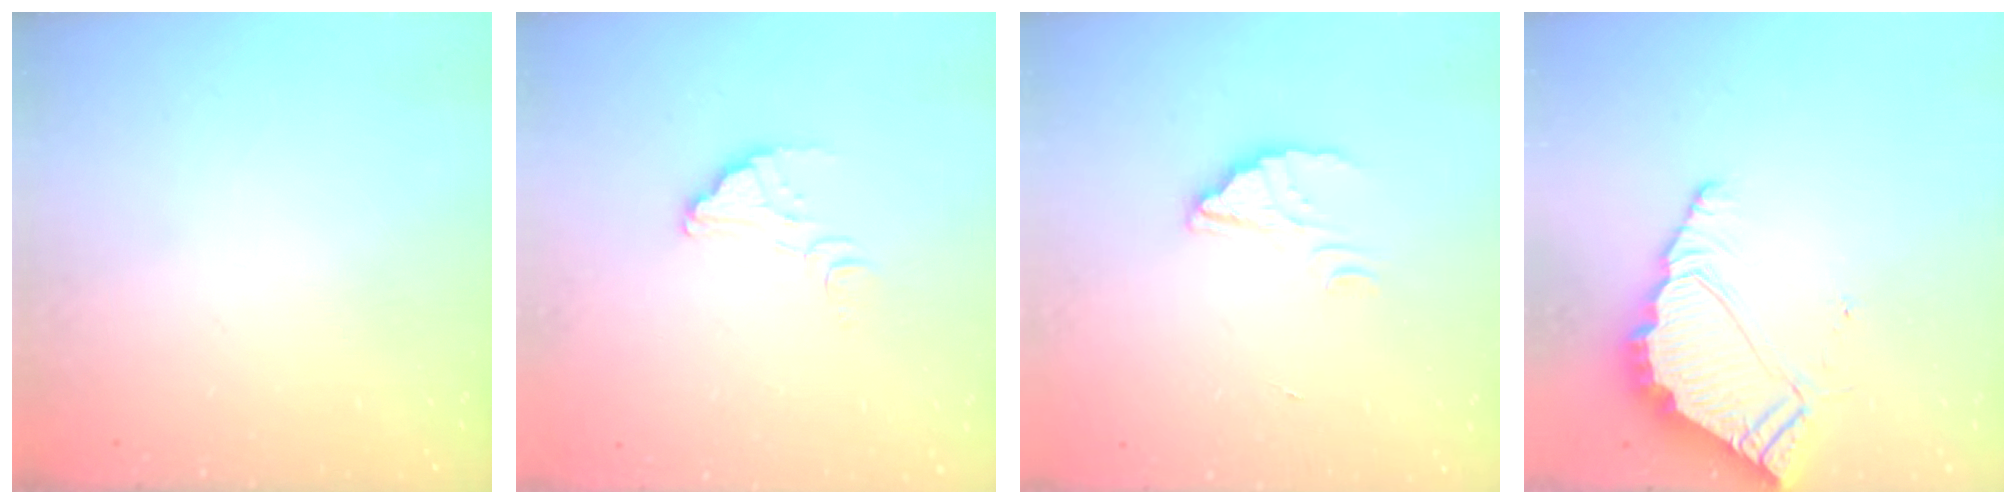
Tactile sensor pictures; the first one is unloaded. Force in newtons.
{"total": 3.1, "press": 3.1, "slide": 0.1}
{"total": 1.6, "press": 1.6, "slide": 0.0}
{"total": 7.1, "press": 7.1, "slide": 0.3}